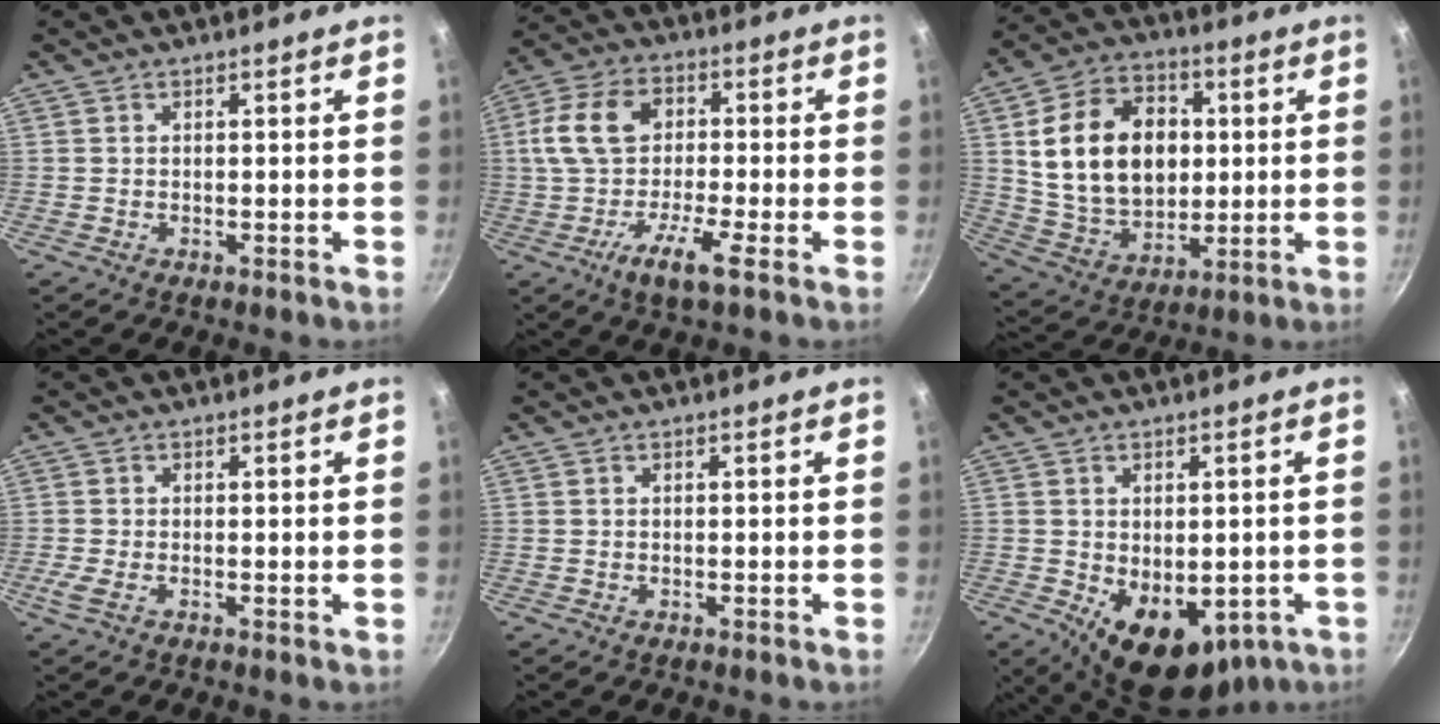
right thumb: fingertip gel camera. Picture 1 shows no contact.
{"total": 11.9, "force": [-3.5, 5.6, 9.9], "torque": [-0.183, 0.028, -0.089]}
{"total": 20.5, "force": [2.8, 14.9, 13.9], "torque": [-0.215, 0.005, 0.057]}
{"total": 2.0, "force": [-0.5, 0.7, 1.8], "torque": [-0.041, -0.003, -0.013]}
{"total": 0.0}
{"total": 12.3, "force": [-3.3, 7.9, 8.8], "torque": [-0.094, -0.014, -0.023]}